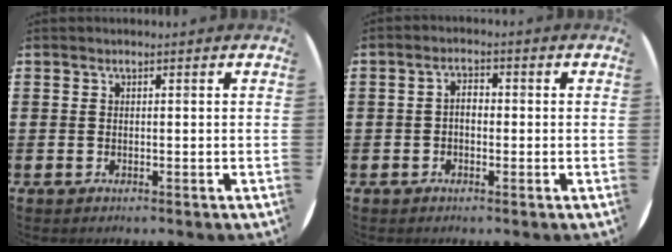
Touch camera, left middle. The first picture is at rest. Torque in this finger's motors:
{"motor_torque": [0.42, -0.26, 0.07, 0.00]}